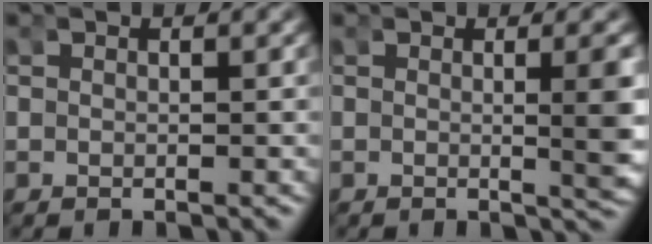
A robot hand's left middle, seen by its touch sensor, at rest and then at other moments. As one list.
[{"total": 3.0, "force": [-0.1, 0.1, 3.0], "torque": [-0.036, -0.005, -0.002]}]